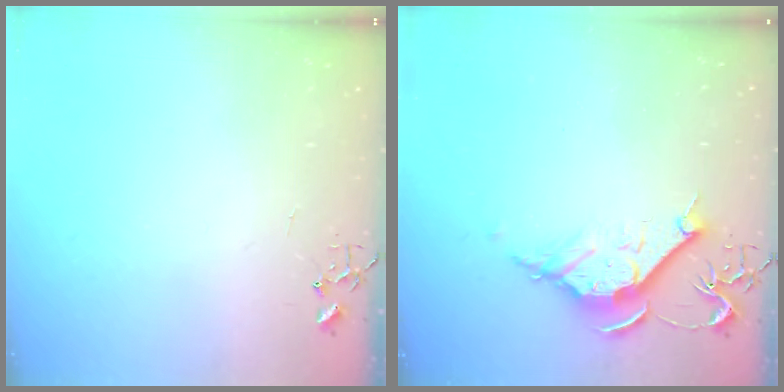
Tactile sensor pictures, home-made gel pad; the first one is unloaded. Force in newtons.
{"total": 10.7, "press": 10.7, "slide": 0.7}